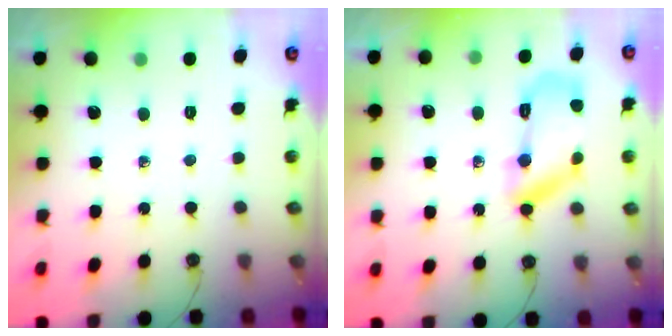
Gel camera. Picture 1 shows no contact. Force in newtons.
{"total": 15.0, "press": 14.9, "slide": 1.7}